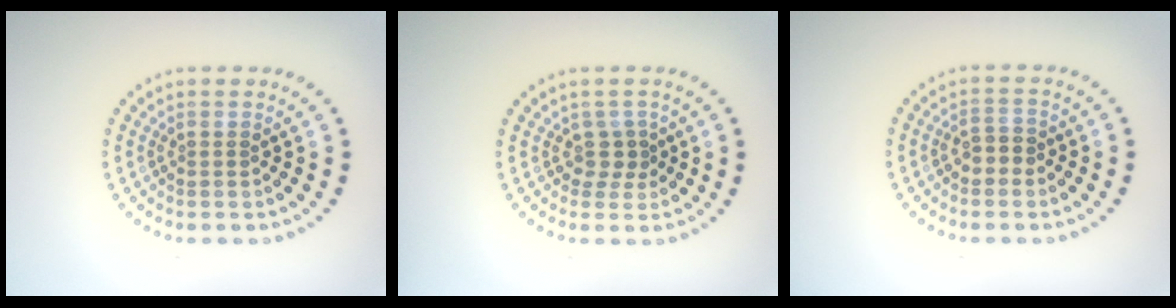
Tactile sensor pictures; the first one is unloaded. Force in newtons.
{"total": 1.6, "press": 1.2, "slide": 1.1}
{"total": 1.7, "press": 1.6, "slide": 0.5}